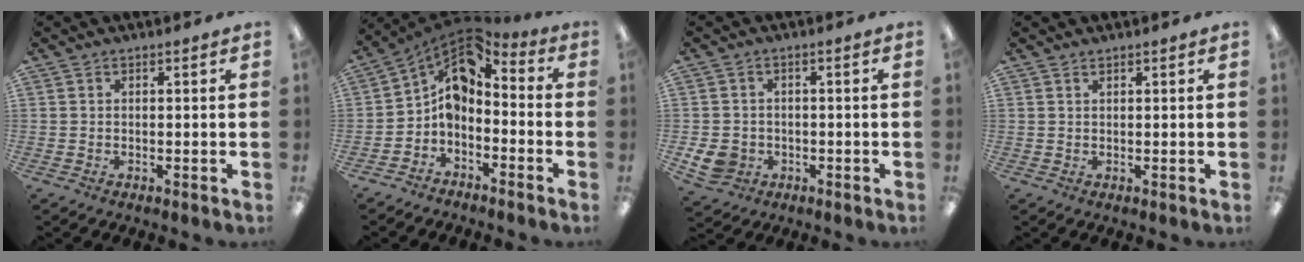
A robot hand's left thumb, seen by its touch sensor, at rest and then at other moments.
{"total": 8.0, "force": [0.4, 5.9, 5.4], "torque": [-0.086, -0.008, 0.010]}
{"total": 5.1, "force": [-1.5, 4.5, 1.8], "torque": [-0.058, 0.009, -0.029]}
{"total": 0.8, "force": [0.8, 0.1, -0.1], "torque": [0.001, 0.001, 0.014]}